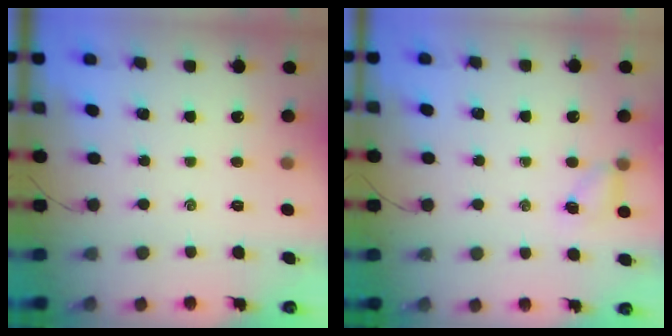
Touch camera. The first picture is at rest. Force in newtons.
{"total": 4.7, "press": 4.5, "slide": 1.2}